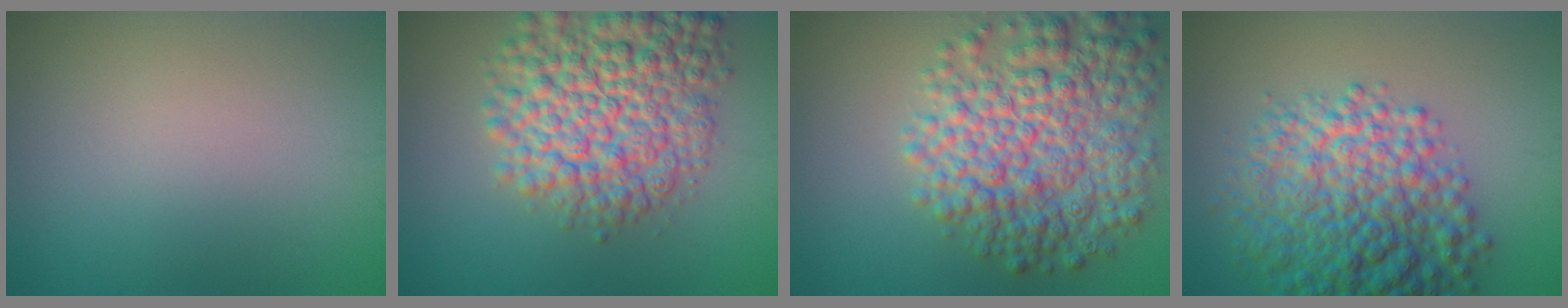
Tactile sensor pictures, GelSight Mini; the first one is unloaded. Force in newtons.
{"total": 9.2, "press": 9.2, "slide": 0.3}
{"total": 9.1, "press": 9.1, "slide": 0.3}
{"total": 9.4, "press": 9.4, "slide": 0.4}